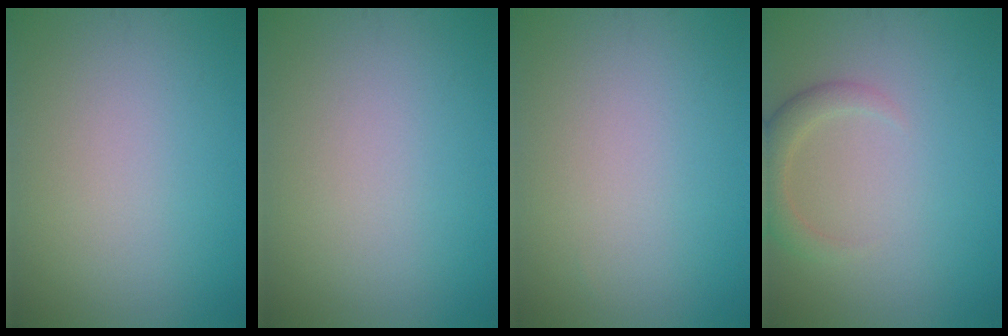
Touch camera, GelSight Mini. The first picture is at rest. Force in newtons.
{"total": 0.0}
{"total": 0.0}
{"total": 2.4, "press": 2.4, "slide": 0.3}